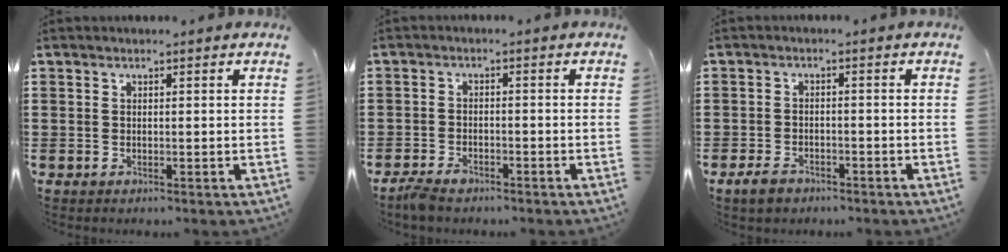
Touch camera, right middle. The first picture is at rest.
{"total": 2.6, "force": [-2.3, 0.8, 0.9], "torque": [-0.025, 0.002, -0.048]}
{"total": 2.6, "force": [-2.0, 1.2, 1.1], "torque": [-0.029, 0.002, -0.042]}